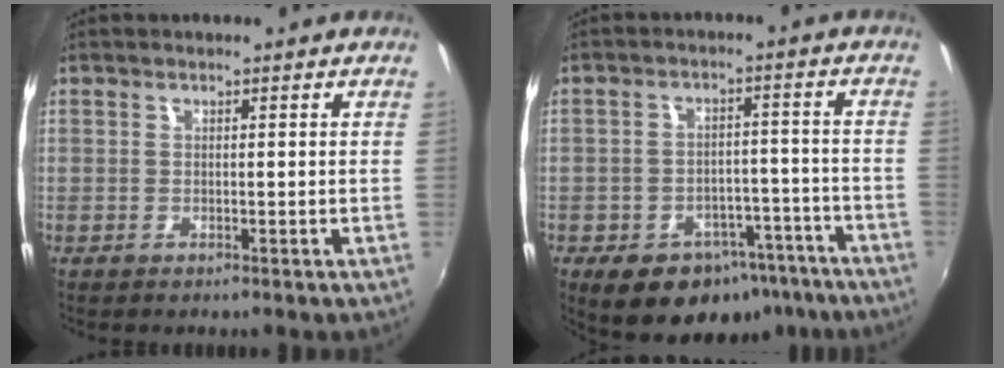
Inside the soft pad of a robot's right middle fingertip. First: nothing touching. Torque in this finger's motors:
{"motor_torque": [1.18, -0.96, 0.14, 0.09]}